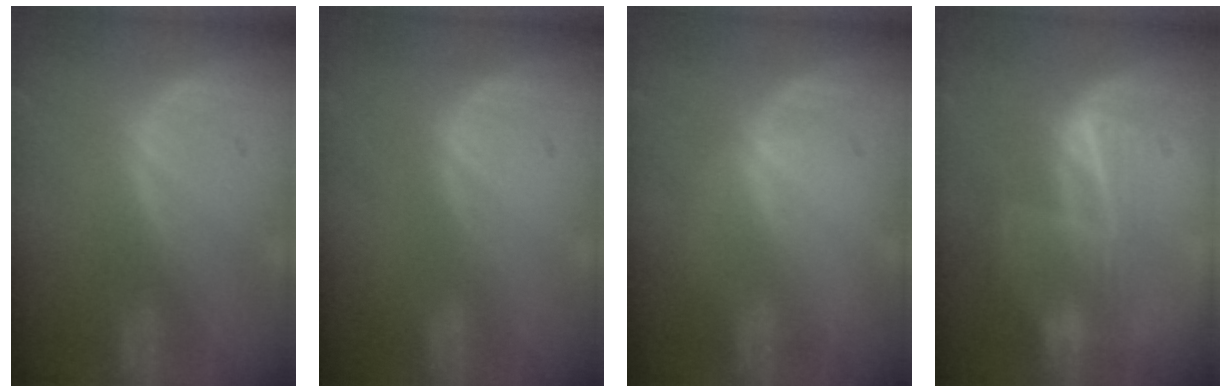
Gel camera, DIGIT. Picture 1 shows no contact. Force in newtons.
{"total": 0.0}
{"total": 0.0}
{"total": 6.7, "press": 5.5, "slide": 3.7}